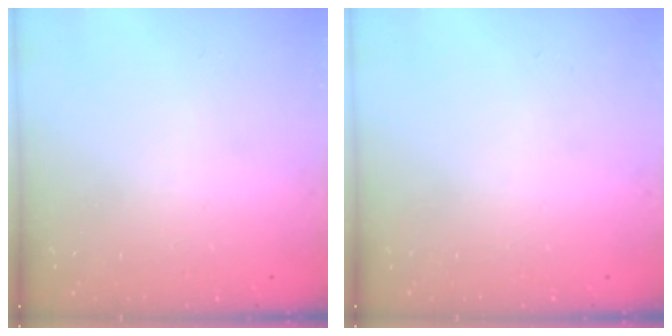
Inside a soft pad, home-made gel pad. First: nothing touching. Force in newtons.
{"total": 0.0}